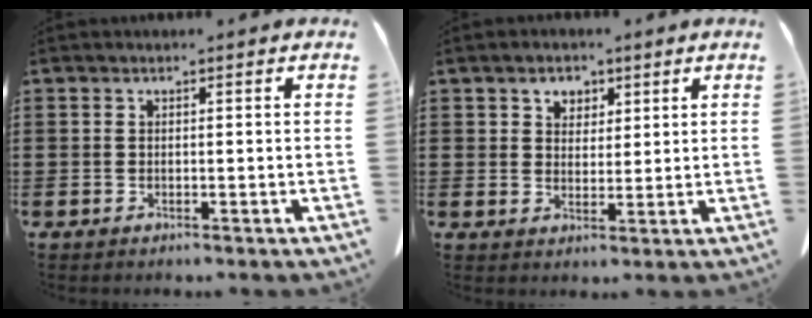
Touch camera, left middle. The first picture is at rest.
{"total": 3.1, "force": [1.9, 2.4, 0.6], "torque": [-0.016, 0.009, 0.032]}